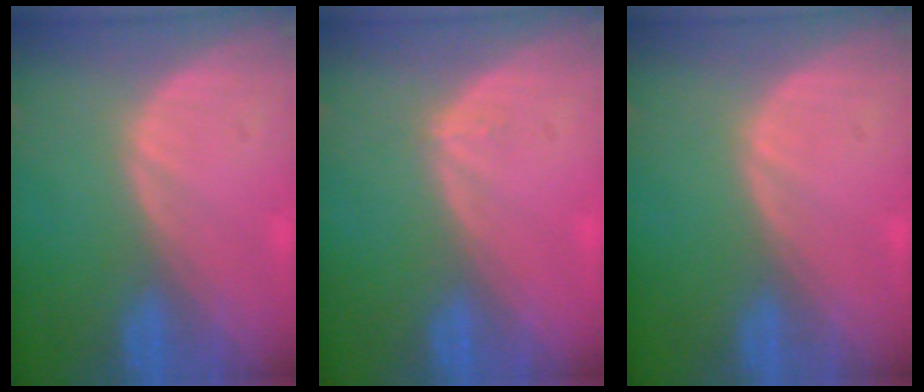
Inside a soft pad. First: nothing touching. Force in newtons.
{"total": 0.6, "press": 0.4, "slide": 0.5}
{"total": 0.0}